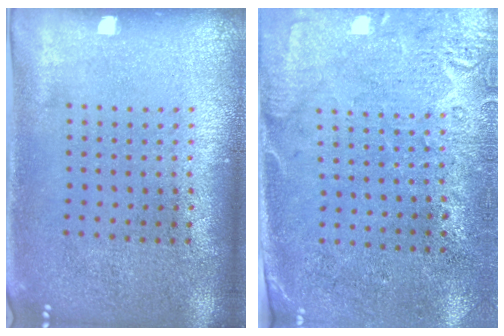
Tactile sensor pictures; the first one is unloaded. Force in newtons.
{"total": 2.8, "press": 2.4, "slide": 1.5}